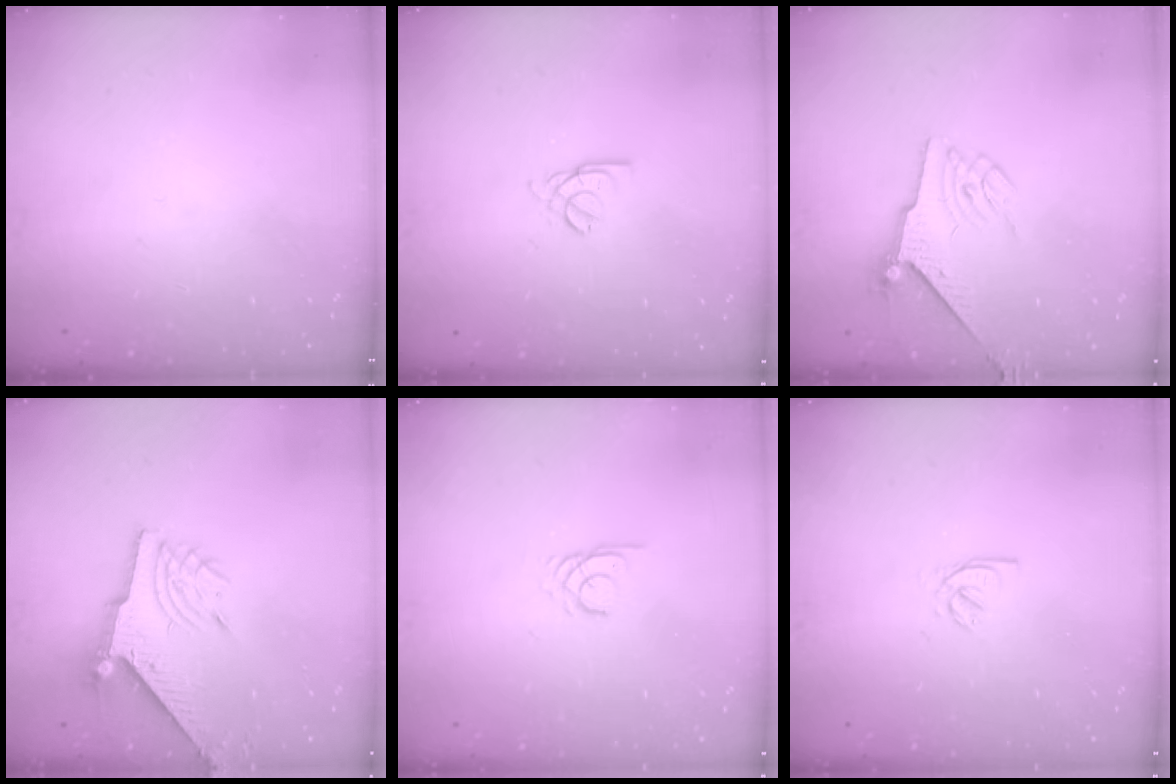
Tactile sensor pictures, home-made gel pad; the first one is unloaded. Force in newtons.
{"total": 2.6, "press": 2.5, "slide": 0.5}
{"total": 6.0, "press": 5.9, "slide": 1.0}
{"total": 9.4, "press": 9.4, "slide": 1.2}
{"total": 2.2, "press": 2.2, "slide": 0.2}
{"total": 2.0, "press": 2.0, "slide": 0.4}